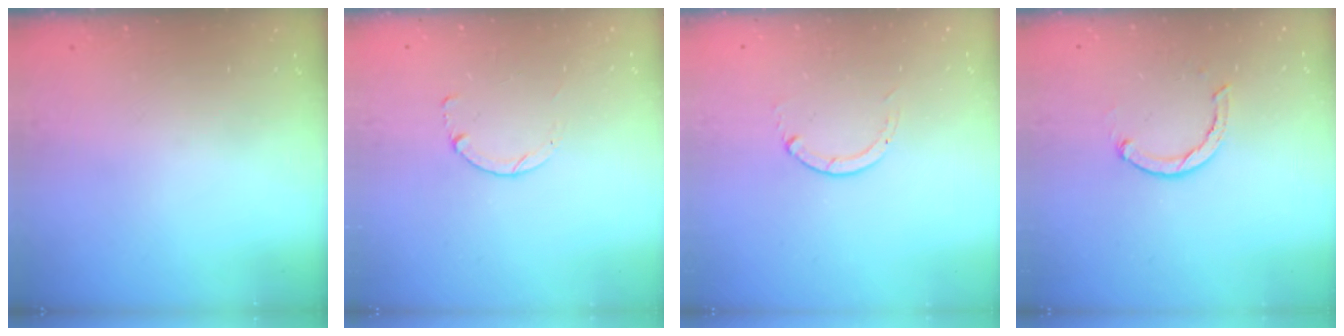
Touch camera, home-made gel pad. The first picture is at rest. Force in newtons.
{"total": 0.0}
{"total": 0.0}
{"total": 2.4, "press": 2.4, "slide": 0.1}